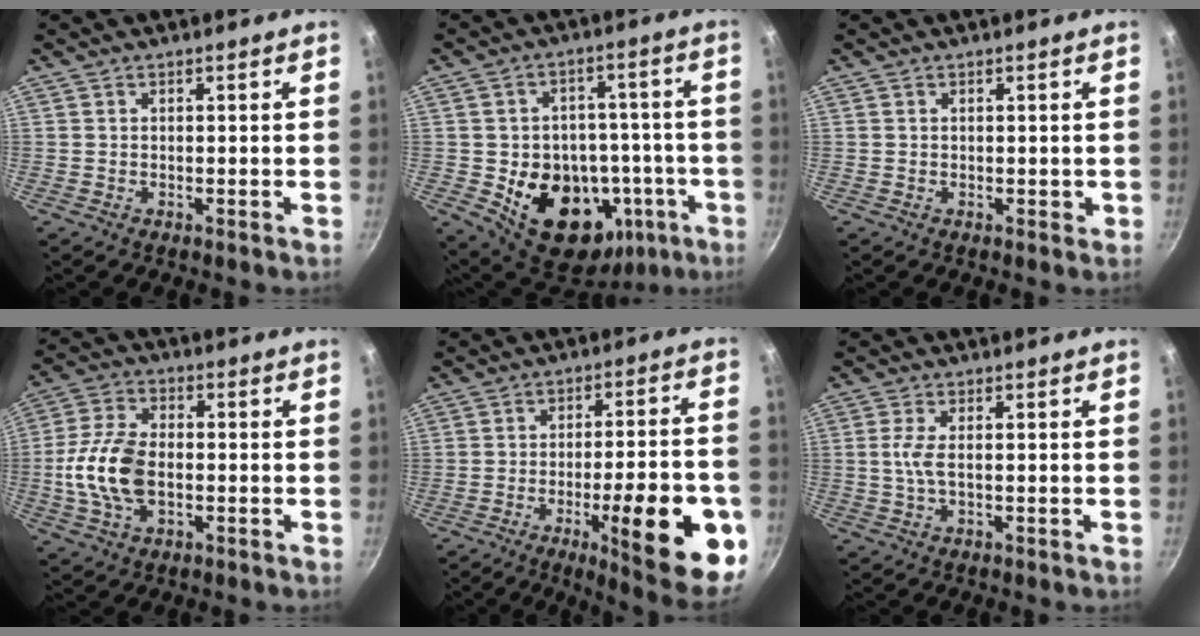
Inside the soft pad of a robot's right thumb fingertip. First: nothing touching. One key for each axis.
{"total": 22.0, "fx": -7.4, "fy": 15.9, "fz": 13.3, "tx": -0.161, "ty": 0.029, "tz": -0.082}
{"total": 0.7, "fx": 0.1, "fy": 0.6, "fz": 0.4, "tx": 0.000, "ty": 0.003, "tz": 0.002}
{"total": 12.0, "fx": -1.6, "fy": 7.0, "fz": 9.7, "tx": -0.192, "ty": 0.024, "tz": -0.037}
{"total": 20.9, "fx": -7.1, "fy": 5.3, "fz": 18.9, "tx": -0.231, "ty": 0.022, "tz": -0.093}
{"total": 3.2, "fx": -0.1, "fy": 0.8, "fz": 3.1, "tx": -0.074, "ty": 0.002, "tz": -0.002}